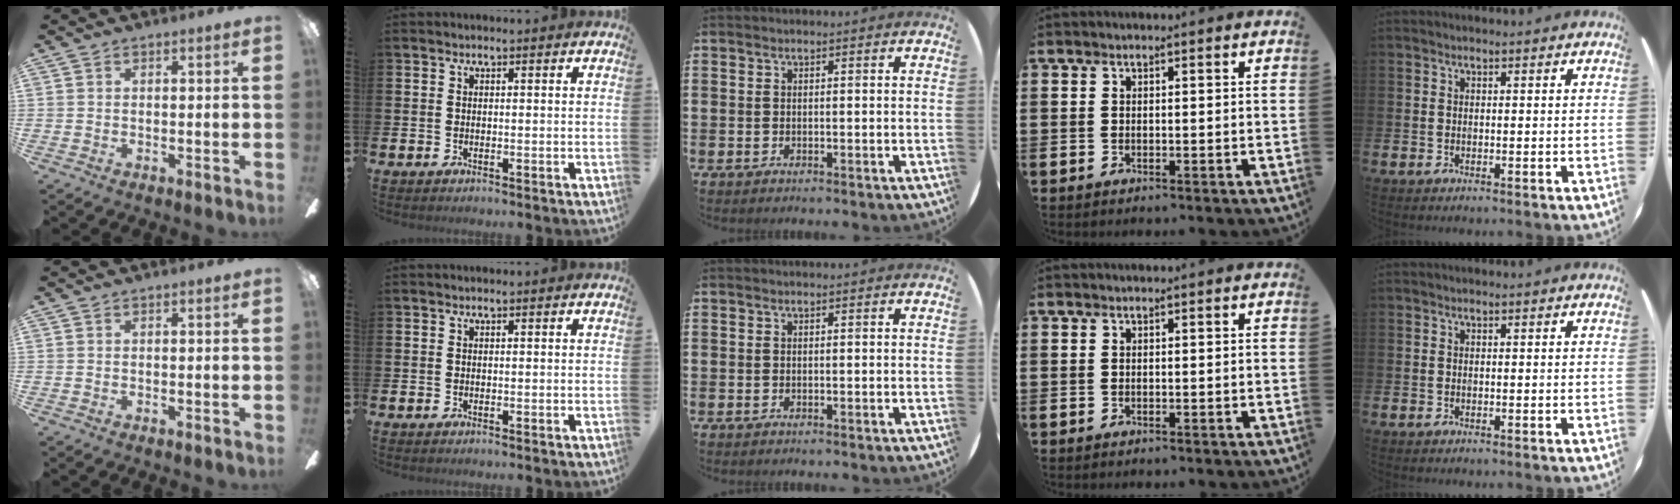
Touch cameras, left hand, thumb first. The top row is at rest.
{}